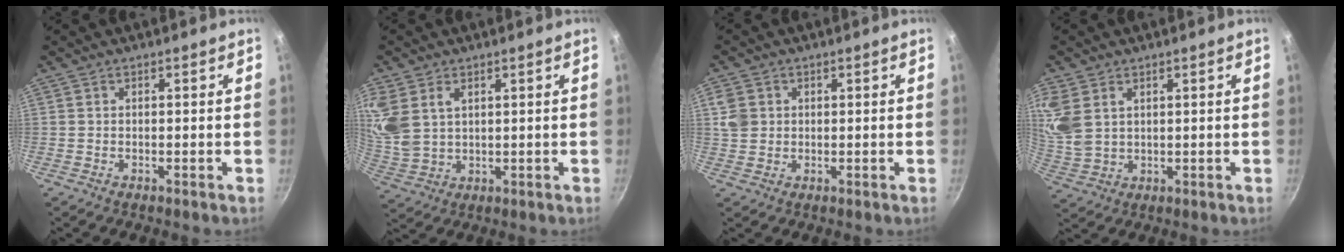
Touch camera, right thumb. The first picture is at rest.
{"total": 11.3, "force": [3.7, 7.7, 7.4], "torque": [-0.186, -0.004, 0.087]}
{"total": 4.1, "force": [1.0, 3.5, 1.8], "torque": [-0.023, 0.000, 0.021]}
{"total": 9.3, "force": [3.0, 6.3, 6.1], "torque": [-0.148, -0.003, 0.072]}